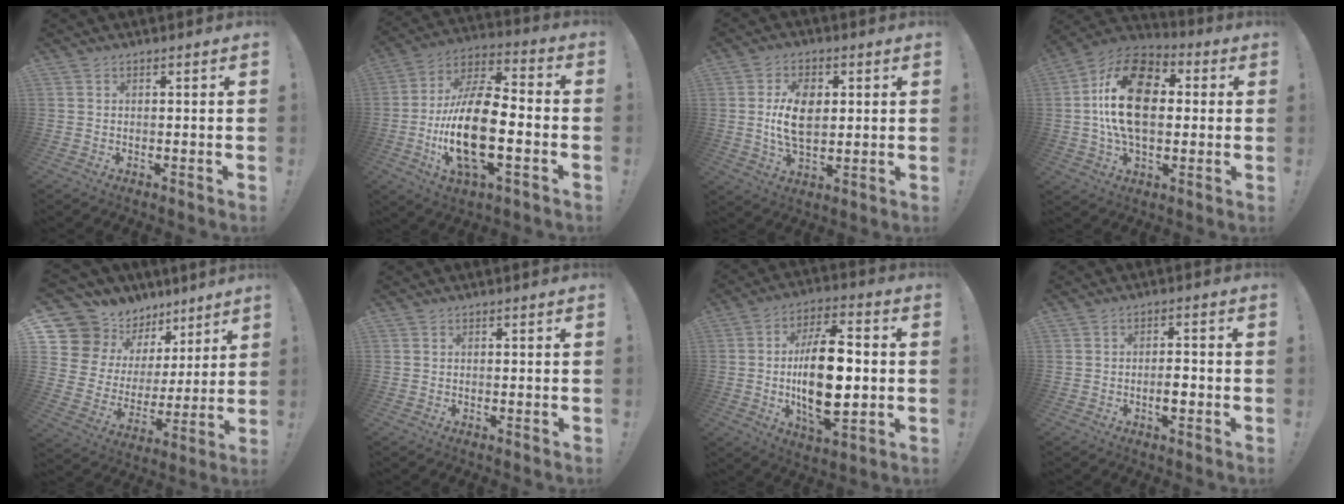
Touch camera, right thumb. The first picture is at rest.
{"total": 22.0, "force": [-5.1, 9.3, 19.3], "torque": [-0.393, 0.015, -0.087]}
{"total": 11.0, "force": [1.1, 6.6, 8.8], "torque": [-0.158, -0.004, 0.013]}
{"total": 21.7, "force": [2.4, 13.4, 16.9], "torque": [-0.307, 0.008, 0.037]}
{"total": 12.8, "force": [9.8, 7.8, 2.8], "torque": [-0.064, -0.085, 0.196]}
{"total": 0.0}
{"total": 19.8, "force": [-1.2, 9.2, 17.5], "torque": [-0.304, -0.005, -0.023]}
{"total": 3.8, "force": [-1.6, 1.1, 3.3], "torque": [-0.045, 0.005, -0.029]}